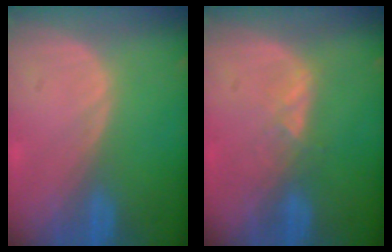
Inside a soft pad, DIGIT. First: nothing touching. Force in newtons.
{"total": 2.0, "press": 2.0, "slide": 0.3}